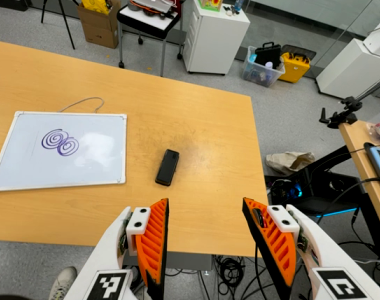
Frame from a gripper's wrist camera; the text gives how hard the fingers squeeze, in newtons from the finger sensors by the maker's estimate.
{"total": 0.0}